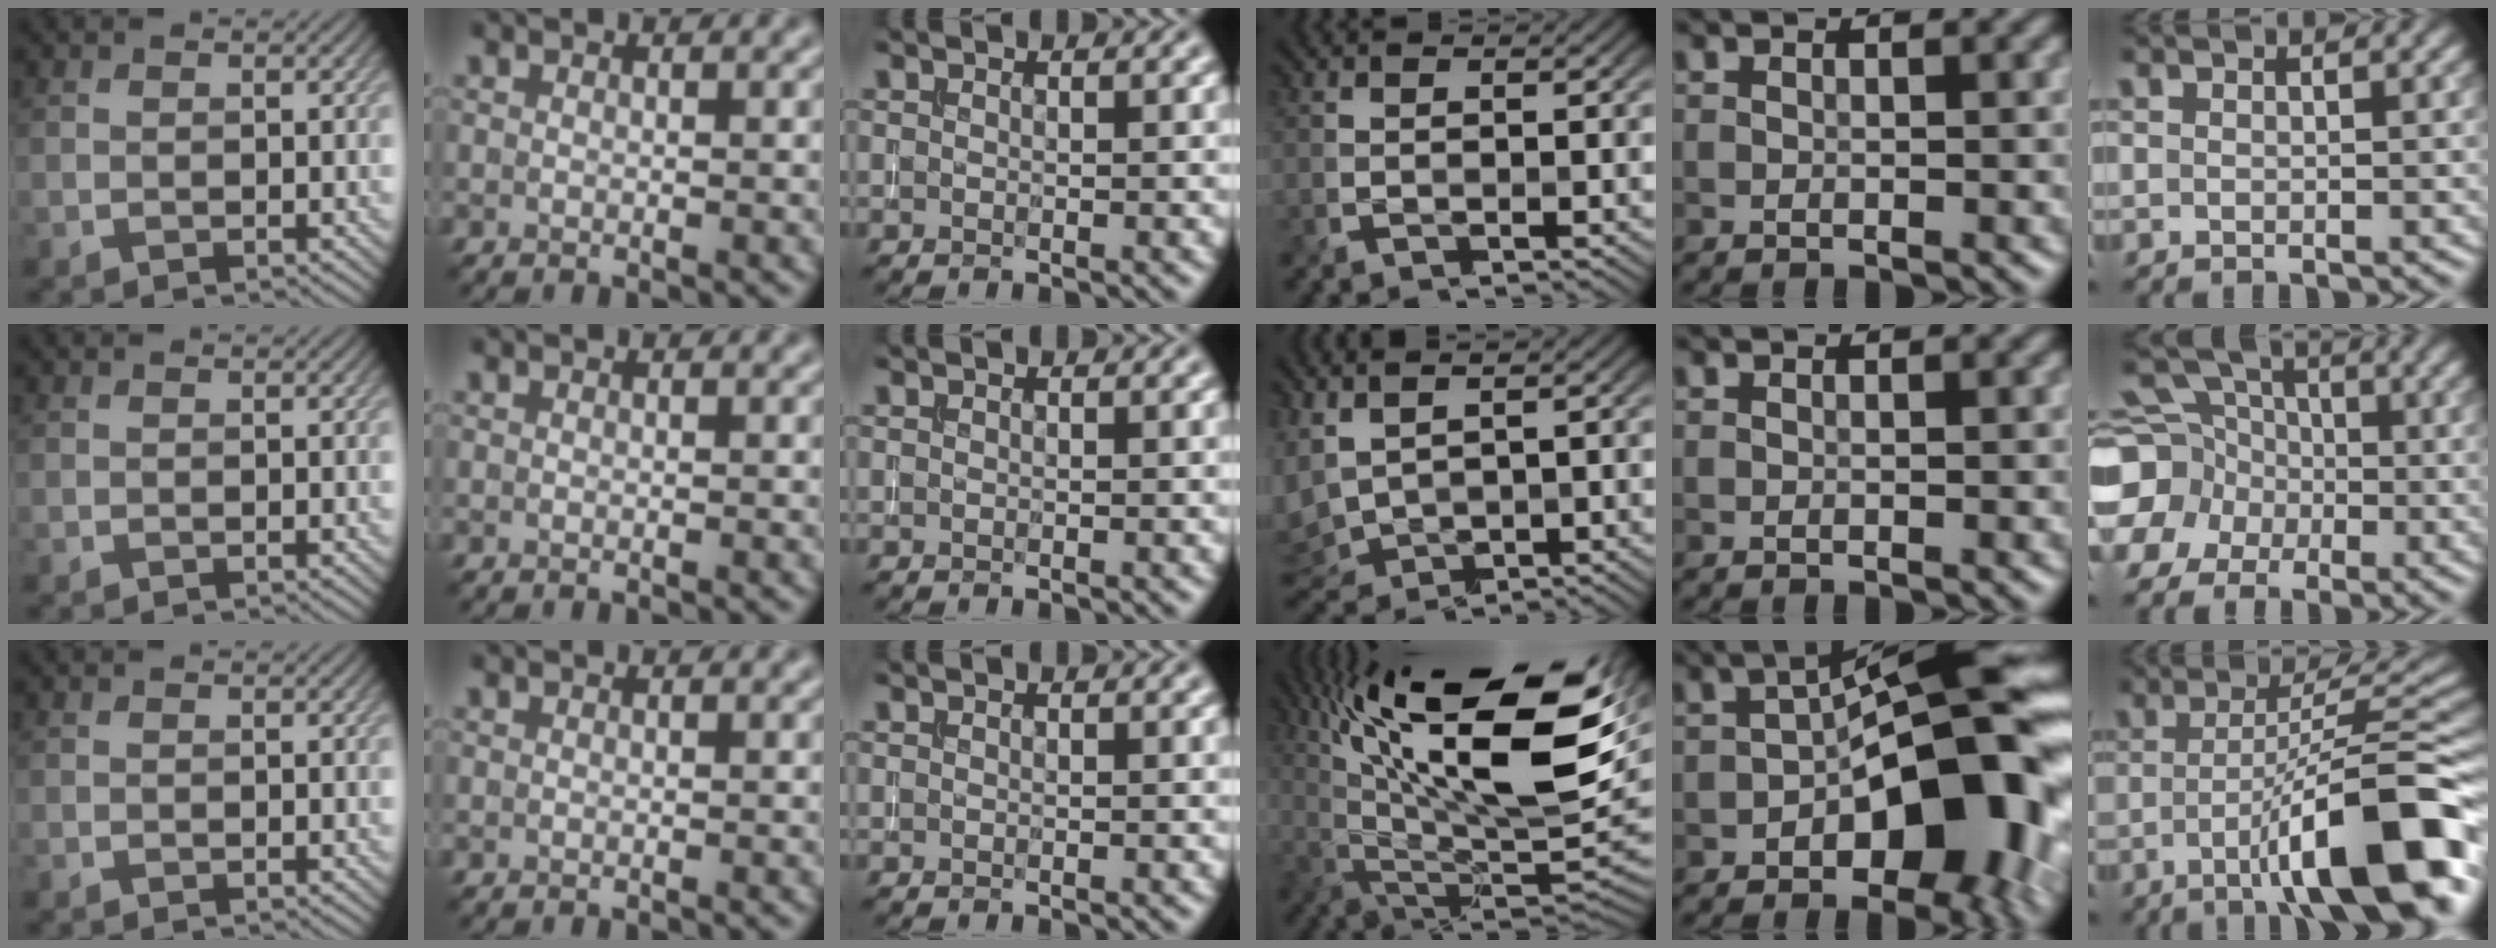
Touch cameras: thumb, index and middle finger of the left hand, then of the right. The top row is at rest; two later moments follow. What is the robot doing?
{"motion": "assemble", "object": "toy tower of hanoi"}